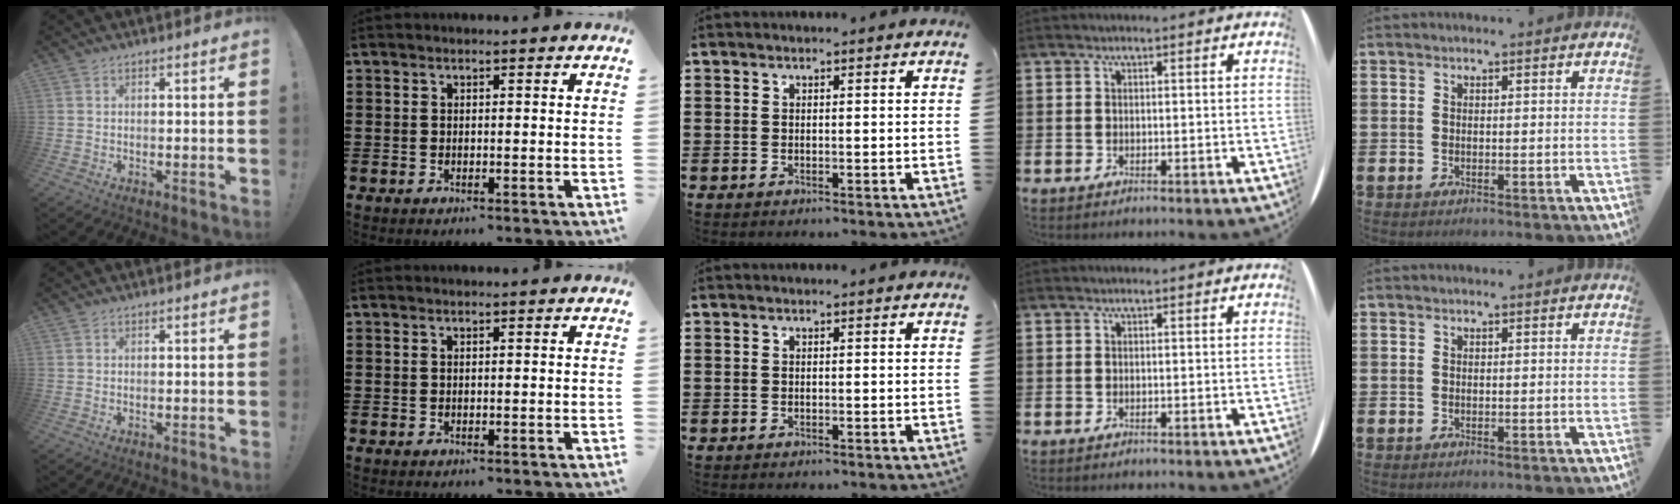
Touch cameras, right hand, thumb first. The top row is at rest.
{}